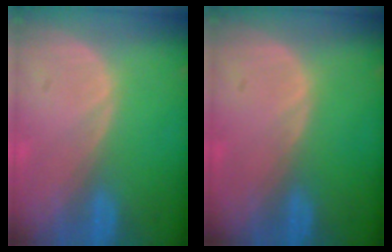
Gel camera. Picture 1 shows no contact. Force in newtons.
{"total": 0.0}